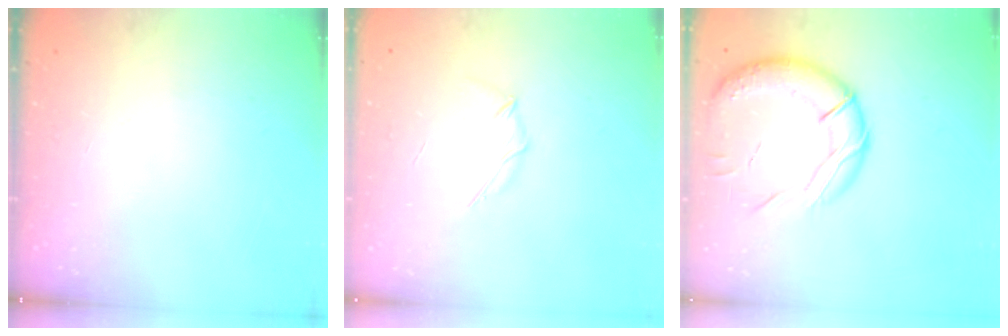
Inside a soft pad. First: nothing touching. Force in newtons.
{"total": 3.1, "press": 3.0, "slide": 0.8}
{"total": 17.8, "press": 17.6, "slide": 2.9}